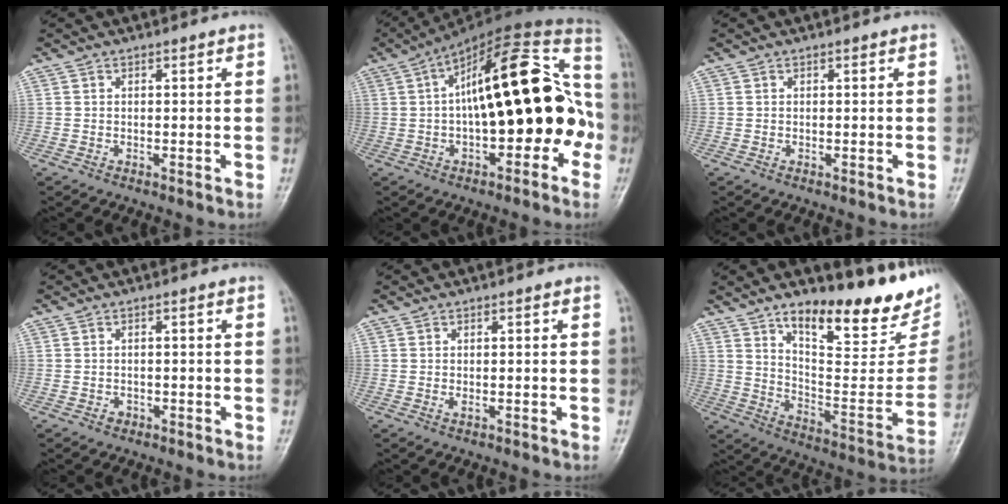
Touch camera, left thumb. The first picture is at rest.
{"total": 27.0, "force": [-0.9, 11.8, 24.3], "torque": [-0.330, 0.054, -0.025]}
{"total": 0.0}
{"total": 1.2, "force": [-0.7, 0.9, 0.4], "torque": [-0.004, 0.011, -0.009]}
{"total": 1.4, "force": [-0.2, 0.5, 1.3], "torque": [-0.028, 0.009, 0.000]}
{"total": 23.5, "force": [16.9, 7.8, 14.3], "torque": [-0.159, -0.105, 0.255]}